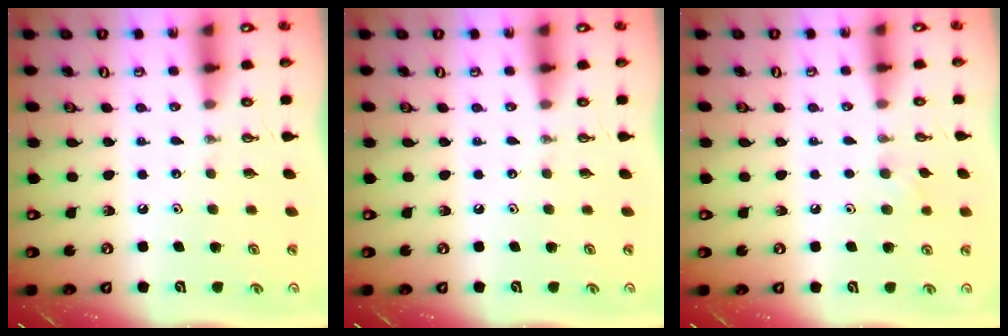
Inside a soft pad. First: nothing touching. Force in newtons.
{"total": 0.0}
{"total": 5.8, "press": 5.7, "slide": 1.2}